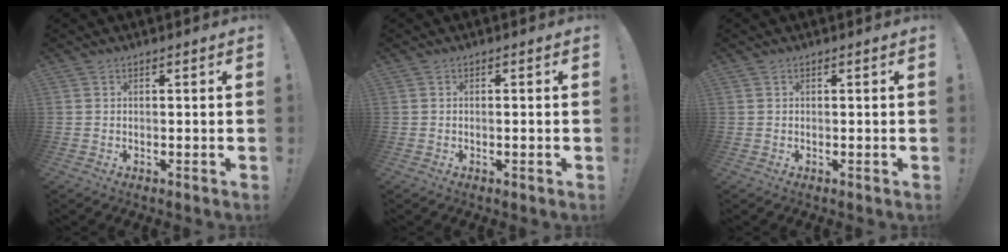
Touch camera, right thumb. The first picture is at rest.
{"total": 0.7, "force": [-0.4, -0.1, 0.6], "torque": [-0.009, 0.000, -0.008]}
{"total": 0.0}